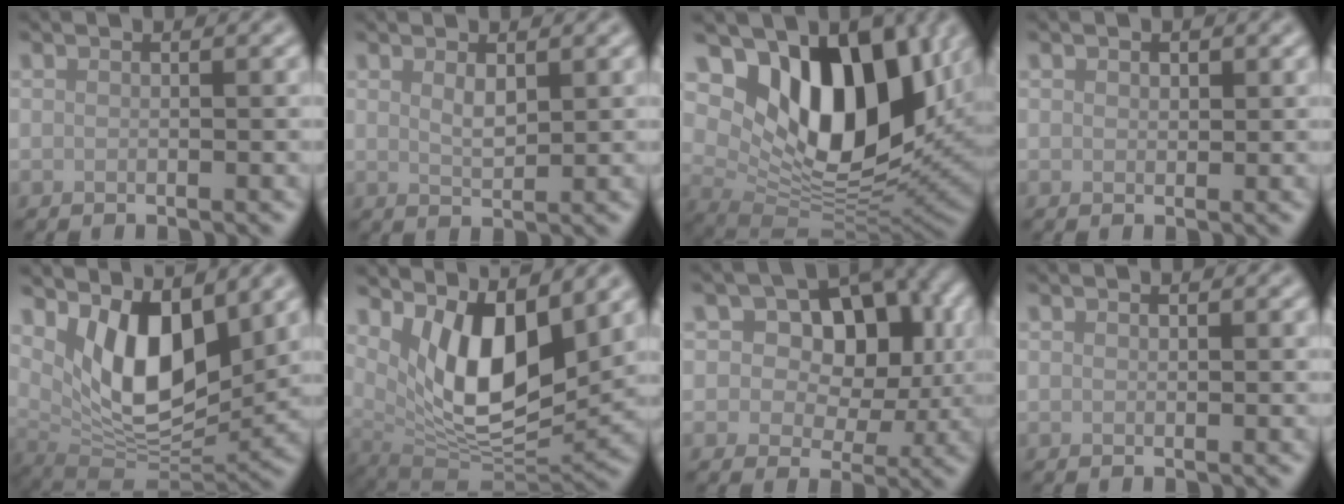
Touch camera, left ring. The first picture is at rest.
{"total": 1.6, "force": [0.8, 0.6, 1.2], "torque": [-0.025, -0.003, 0.018]}
{"total": 13.0, "force": [5.0, 7.4, 9.5], "torque": [-0.139, -0.013, 0.089]}
{"total": 0.7, "force": [0.4, 0.5, 0.2], "torque": [-0.004, -0.003, 0.006]}
{"total": 9.2, "force": [3.5, 4.3, 7.3], "torque": [-0.126, -0.026, 0.061]}
{"total": 10.3, "force": [3.8, 4.4, 8.5], "torque": [-0.140, -0.022, 0.071]}
{"total": 9.9, "force": [2.7, 6.5, 6.9], "torque": [-0.076, 0.012, 0.022]}
{"total": 0.0}